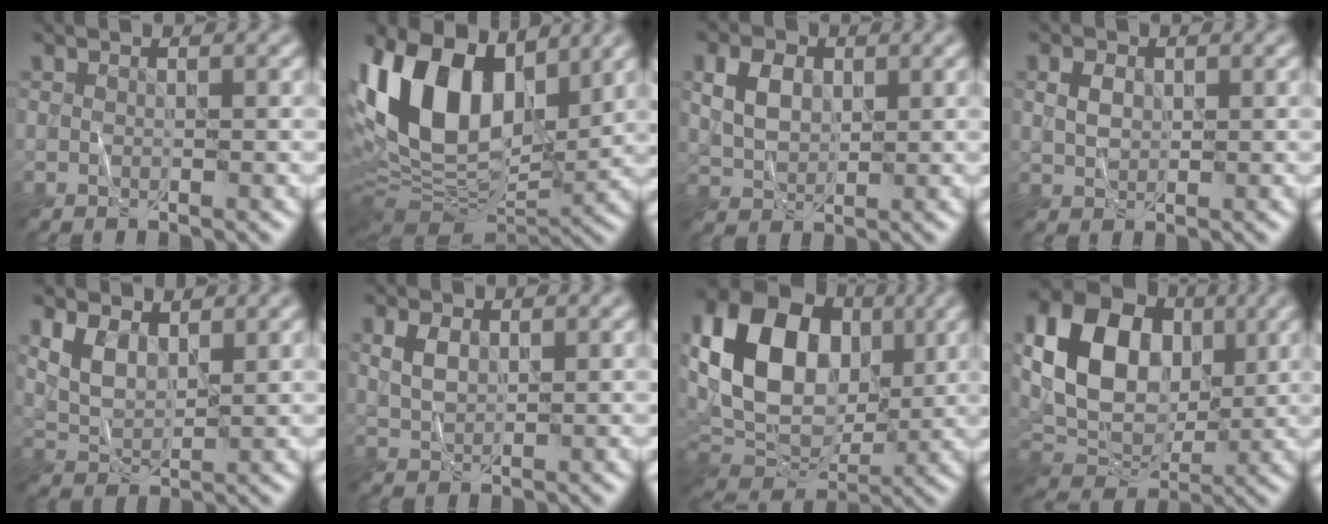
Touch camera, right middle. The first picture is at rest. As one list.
[{"total": 14.5, "force": [3.8, 8.5, 11.1], "torque": [-0.223, 0.014, 0.062]}, {"total": 3.6, "force": [1.1, 2.5, 2.3], "torque": [-0.053, 0.004, 0.022]}, {"total": 1.9, "force": [0.4, 1.4, 1.2], "torque": [-0.027, 0.003, 0.010]}, {"total": 3.4, "force": [1.7, 1.9, 2.2], "torque": [-0.054, -0.002, 0.038]}, {"total": 2.3, "force": [0.9, 1.5, 1.5], "torque": [-0.039, 0.002, 0.020]}, {"total": 12.6, "force": [2.5, 8.9, 8.5], "torque": [-0.159, 0.009, 0.038]}, {"total": 10.4, "force": [2.1, 7.5, 6.9], "torque": [-0.134, 0.002, 0.031]}]